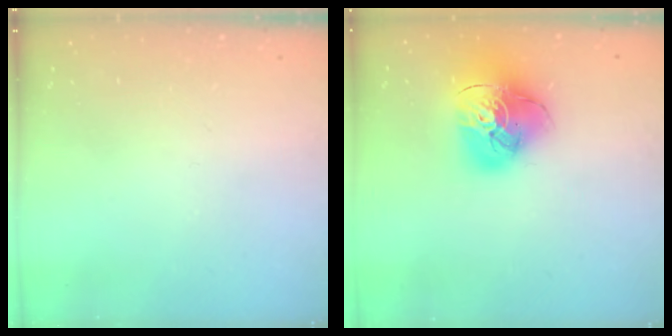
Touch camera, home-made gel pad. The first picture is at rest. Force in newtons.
{"total": 19.0, "press": 18.8, "slide": 2.2}